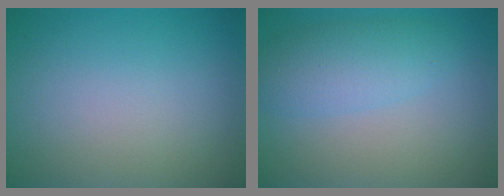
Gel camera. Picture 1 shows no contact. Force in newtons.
{"total": 4.0, "press": 4.0, "slide": 0.1}